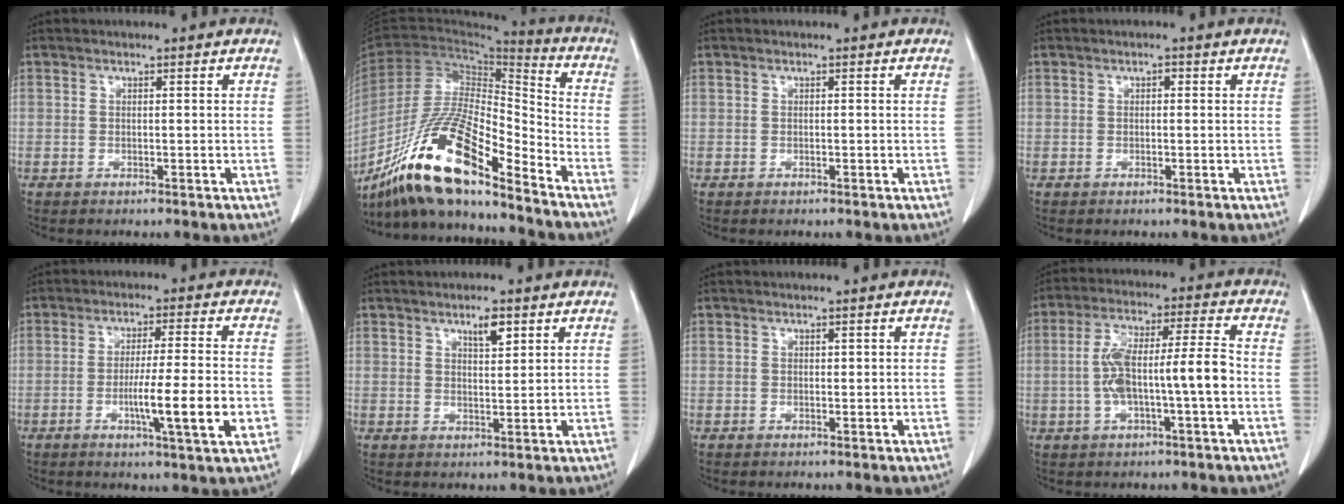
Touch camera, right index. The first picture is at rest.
{"total": 18.5, "force": [-13.8, 2.5, 12.1], "torque": [-0.240, -0.016, -0.254]}
{"total": 0.0}
{"total": 0.7, "force": [0.2, 0.4, 0.5], "torque": [-0.007, 0.003, 0.002]}
{"total": 10.2, "force": [-2.7, -0.2, 9.8], "torque": [-0.157, -0.014, -0.046]}
{"total": 3.2, "force": [2.0, 0.9, 2.4], "torque": [-0.042, -0.001, 0.035]}
{"total": 0.6, "force": [0.2, 0.4, 0.5], "torque": [-0.006, 0.005, 0.006]}
{"total": 10.7, "force": [-1.6, 1.2, 10.5], "torque": [-0.198, 0.025, -0.030]}